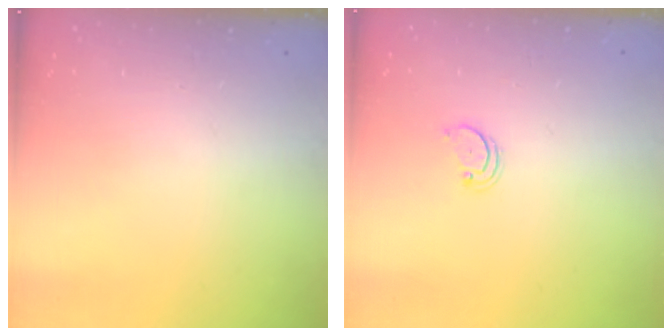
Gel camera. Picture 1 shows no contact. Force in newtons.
{"total": 2.0, "press": 2.0, "slide": 0.2}